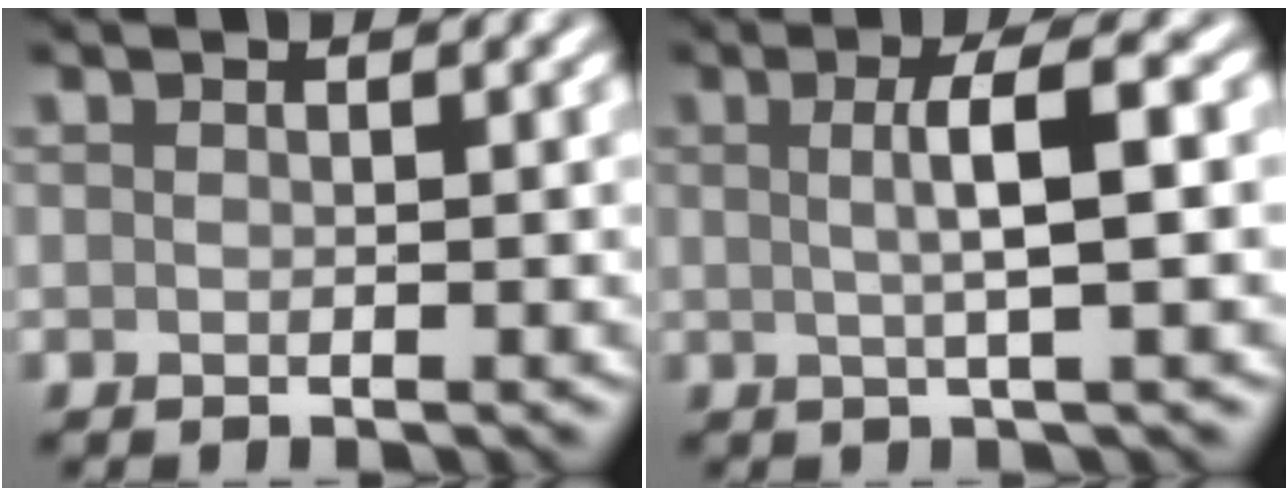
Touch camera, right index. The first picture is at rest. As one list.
[{"total": 4.6, "force": [0.4, 1.0, 4.5], "torque": [-0.067, 0.008, 0.001]}]